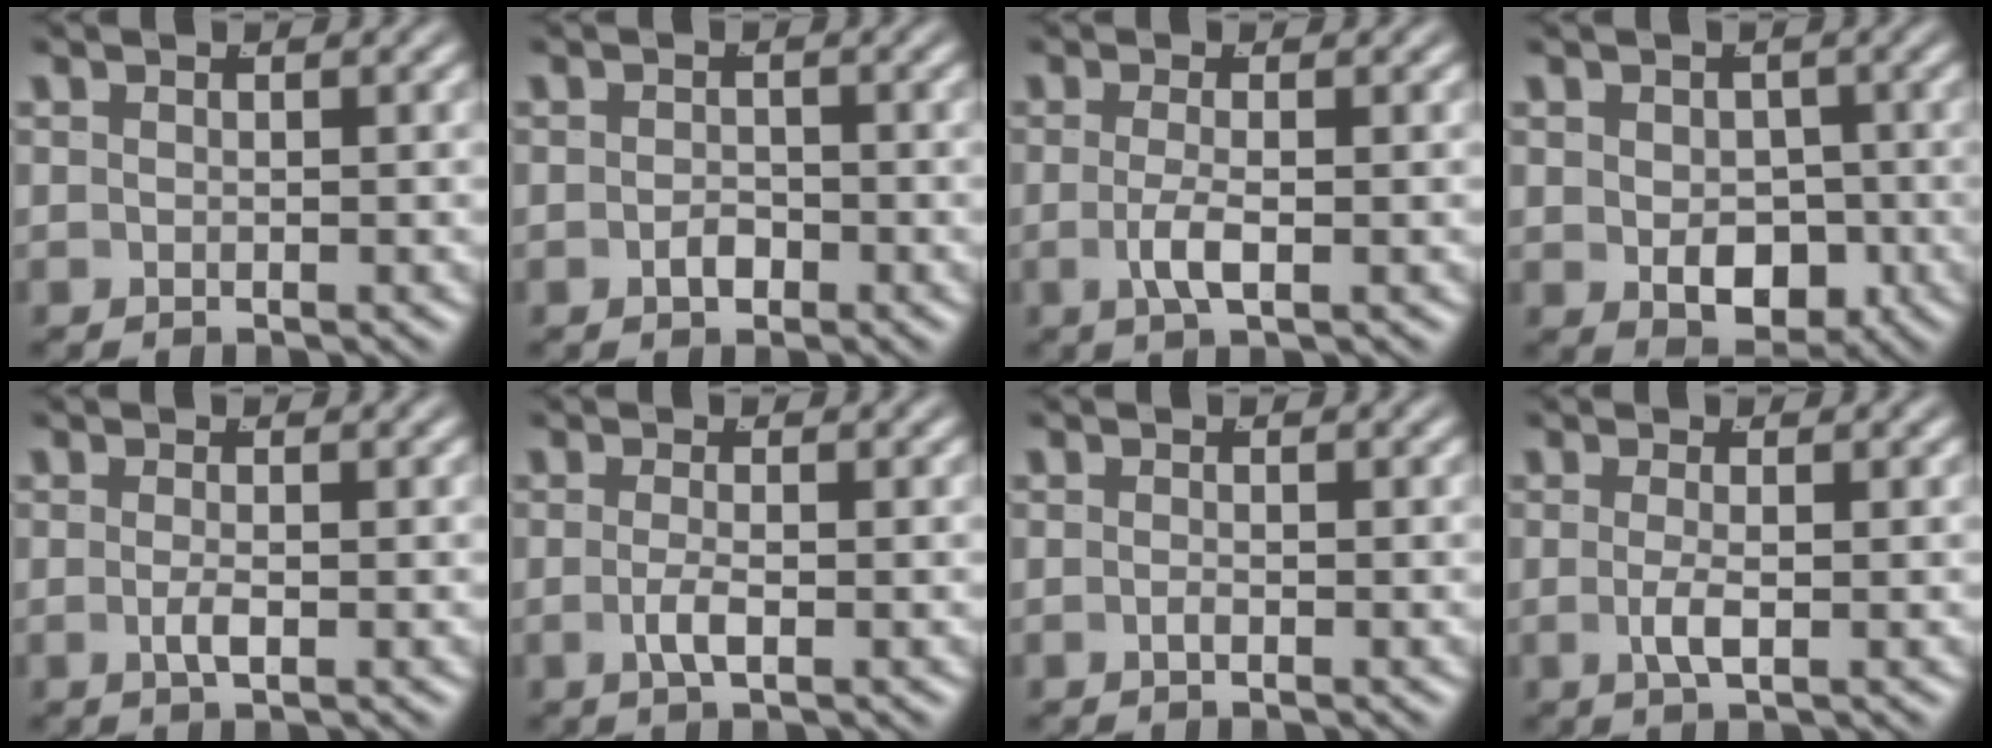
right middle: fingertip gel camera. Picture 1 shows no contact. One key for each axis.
{"total": 1.1, "fx": -0.9, "fy": 0.4, "fz": 0.6, "tx": -0.008, "ty": -0.008, "tz": -0.009}
{"total": 2.2, "fx": -0.8, "fy": 0.0, "fz": 2.0, "tx": -0.042, "ty": -0.014, "tz": -0.008}
{"total": 4.8, "fx": -1.3, "fy": 3.2, "fz": 3.3, "tx": -0.043, "ty": -0.036, "tz": -0.003}
{"total": 1.2, "fx": -0.6, "fy": -0.2, "fz": 1.1, "tx": -0.019, "ty": -0.009, "tz": -0.006}
{"total": 1.6, "fx": -0.8, "fy": -0.2, "fz": 1.4, "tx": -0.030, "ty": -0.012, "tz": -0.010}
{"total": 0.6, "fx": -0.5, "fy": -0.2, "fz": 0.2, "tx": -0.006, "ty": -0.004, "tz": -0.007}
{"total": 1.7, "fx": -0.5, "fy": -0.2, "fz": 1.6, "tx": -0.035, "ty": -0.013, "tz": -0.003}